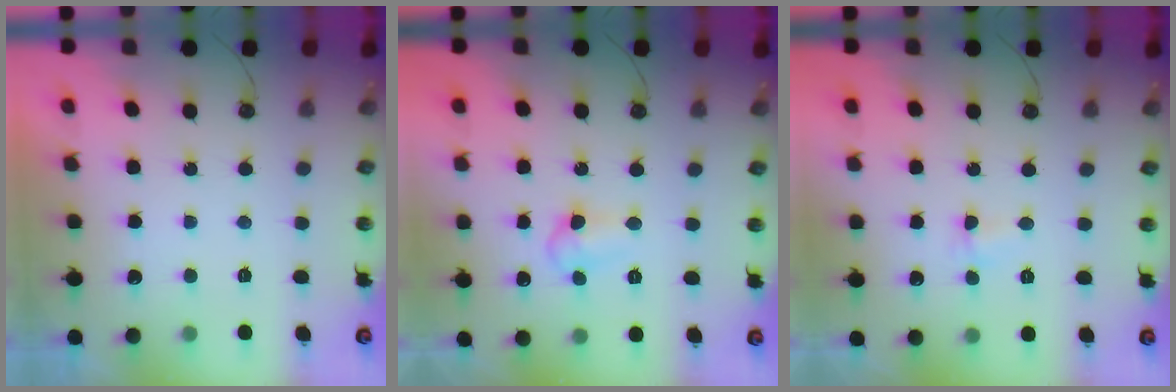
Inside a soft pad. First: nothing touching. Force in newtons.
{"total": 6.5, "press": 5.4, "slide": 3.7}
{"total": 2.5, "press": 2.1, "slide": 1.4}